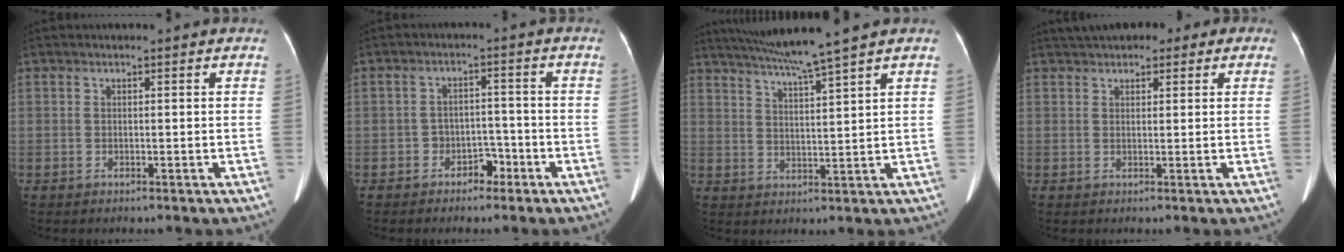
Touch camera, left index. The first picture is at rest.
{"total": 3.4, "force": [-2.2, 2.2, 1.3], "torque": [-0.015, 0.015, -0.031]}
{"total": 8.9, "force": [7.5, -2.1, 4.3], "torque": [-0.075, 0.003, 0.126]}
{"total": 7.5, "force": [5.2, 3.9, 3.7], "torque": [-0.044, 0.039, 0.072]}